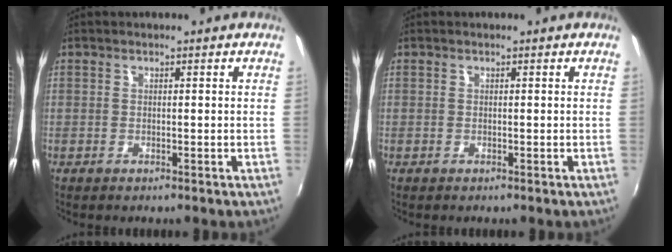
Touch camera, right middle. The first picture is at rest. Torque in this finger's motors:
{"motor_torque": [0.00, 0.00, 0.00, 0.00]}